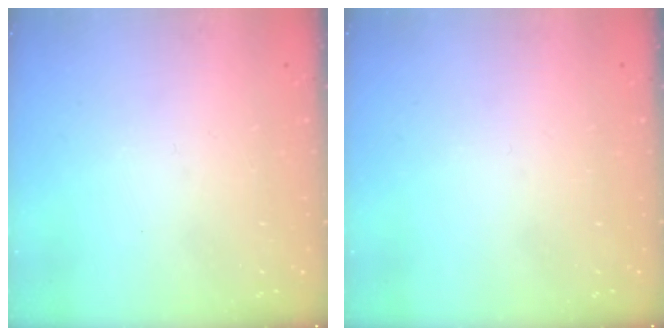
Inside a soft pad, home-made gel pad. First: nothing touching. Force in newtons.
{"total": 0.0}